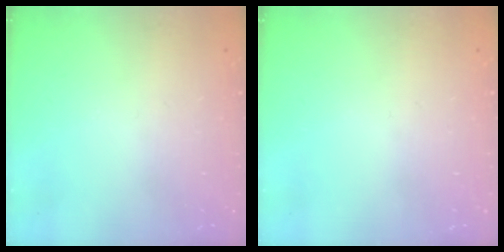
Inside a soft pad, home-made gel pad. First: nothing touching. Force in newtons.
{"total": 0.0}